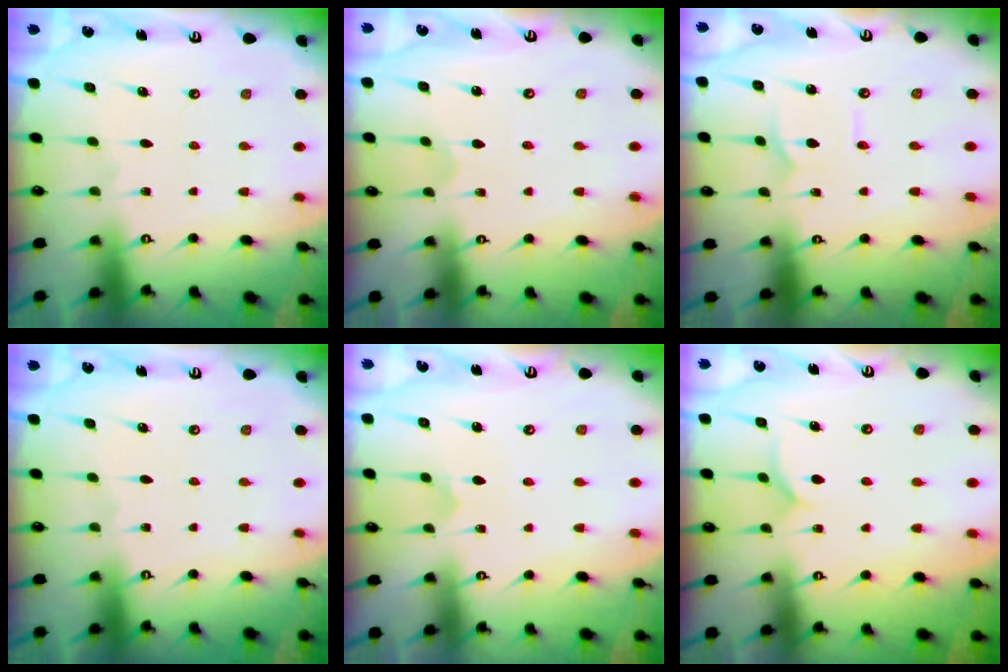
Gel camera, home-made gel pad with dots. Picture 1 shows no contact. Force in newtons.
{"total": 1.2, "press": 1.1, "slide": 0.1}
{"total": 1.7, "press": 1.6, "slide": 0.1}
{"total": 0.0}
{"total": 3.1, "press": 3.0, "slide": 0.3}
{"total": 5.8, "press": 5.8, "slide": 0.4}